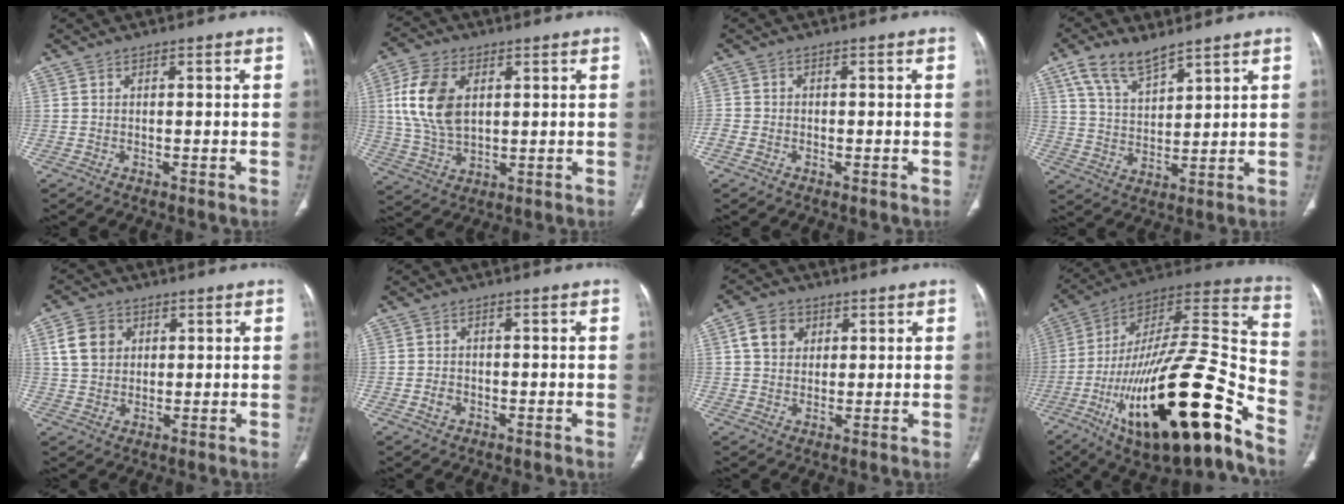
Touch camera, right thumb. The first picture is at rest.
{"total": 12.2, "force": [2.7, 7.6, 9.1], "torque": [-0.179, 0.000, 0.054]}
{"total": 2.3, "force": [-1.2, 1.5, 1.2], "torque": [-0.031, 0.005, -0.025]}
{"total": 9.0, "force": [6.3, 3.8, 5.3], "torque": [-0.087, -0.028, 0.128]}
{"total": 7.1, "force": [2.2, 5.8, 3.5], "torque": [-0.043, 0.000, 0.042]}
{"total": 2.1, "force": [-0.9, 1.6, 1.0], "torque": [-0.015, 0.007, -0.013]}
{"total": 6.1, "force": [2.1, 4.9, 2.9], "torque": [-0.028, 0.001, 0.034]}
{"total": 33.2, "force": [-16.3, 9.5, 27.3], "torque": [-0.446, 0.069, -0.265]}